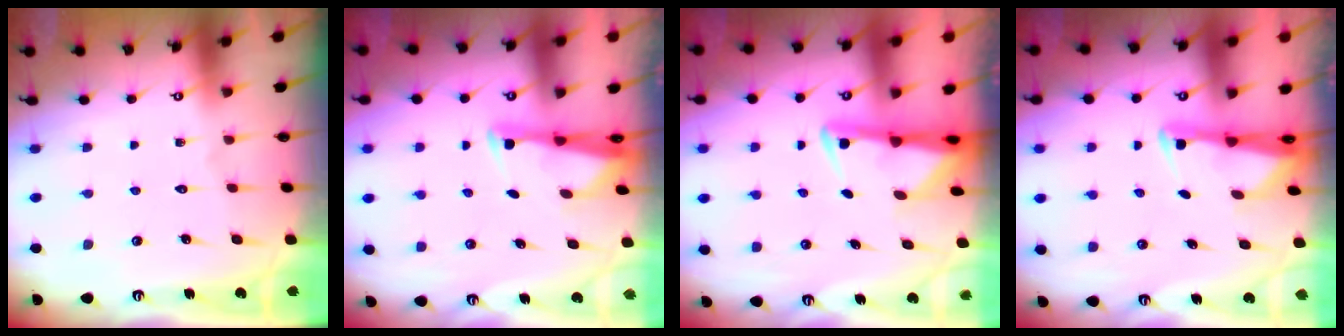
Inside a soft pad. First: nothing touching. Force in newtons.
{"total": 2.7, "press": 2.6, "slide": 0.7}
{"total": 3.0, "press": 2.9, "slide": 0.7}
{"total": 2.7, "press": 2.6, "slide": 0.5}